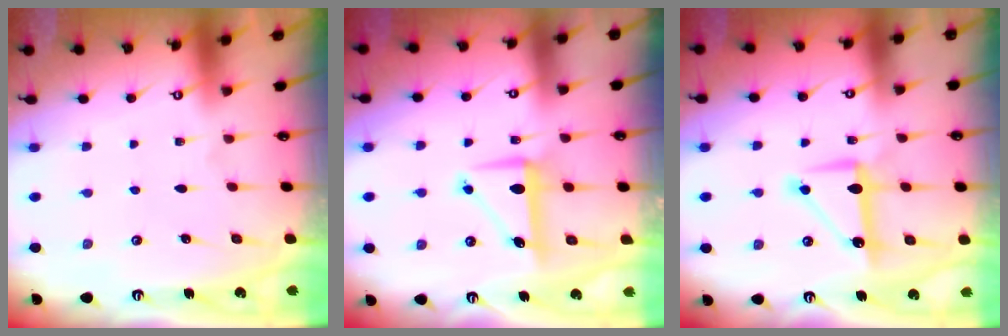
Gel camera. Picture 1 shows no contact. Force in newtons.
{"total": 8.3, "press": 8.3, "slide": 0.2}
{"total": 10.2, "press": 10.2, "slide": 0.4}